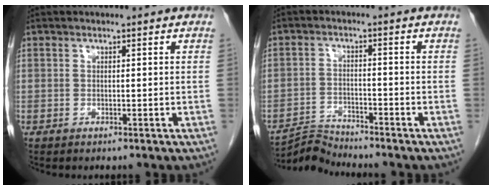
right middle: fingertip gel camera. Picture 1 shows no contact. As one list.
[{"total": 4.4, "force": [-4.1, -1.1, -1.2], "torque": [0.018, -0.012, -0.076]}]